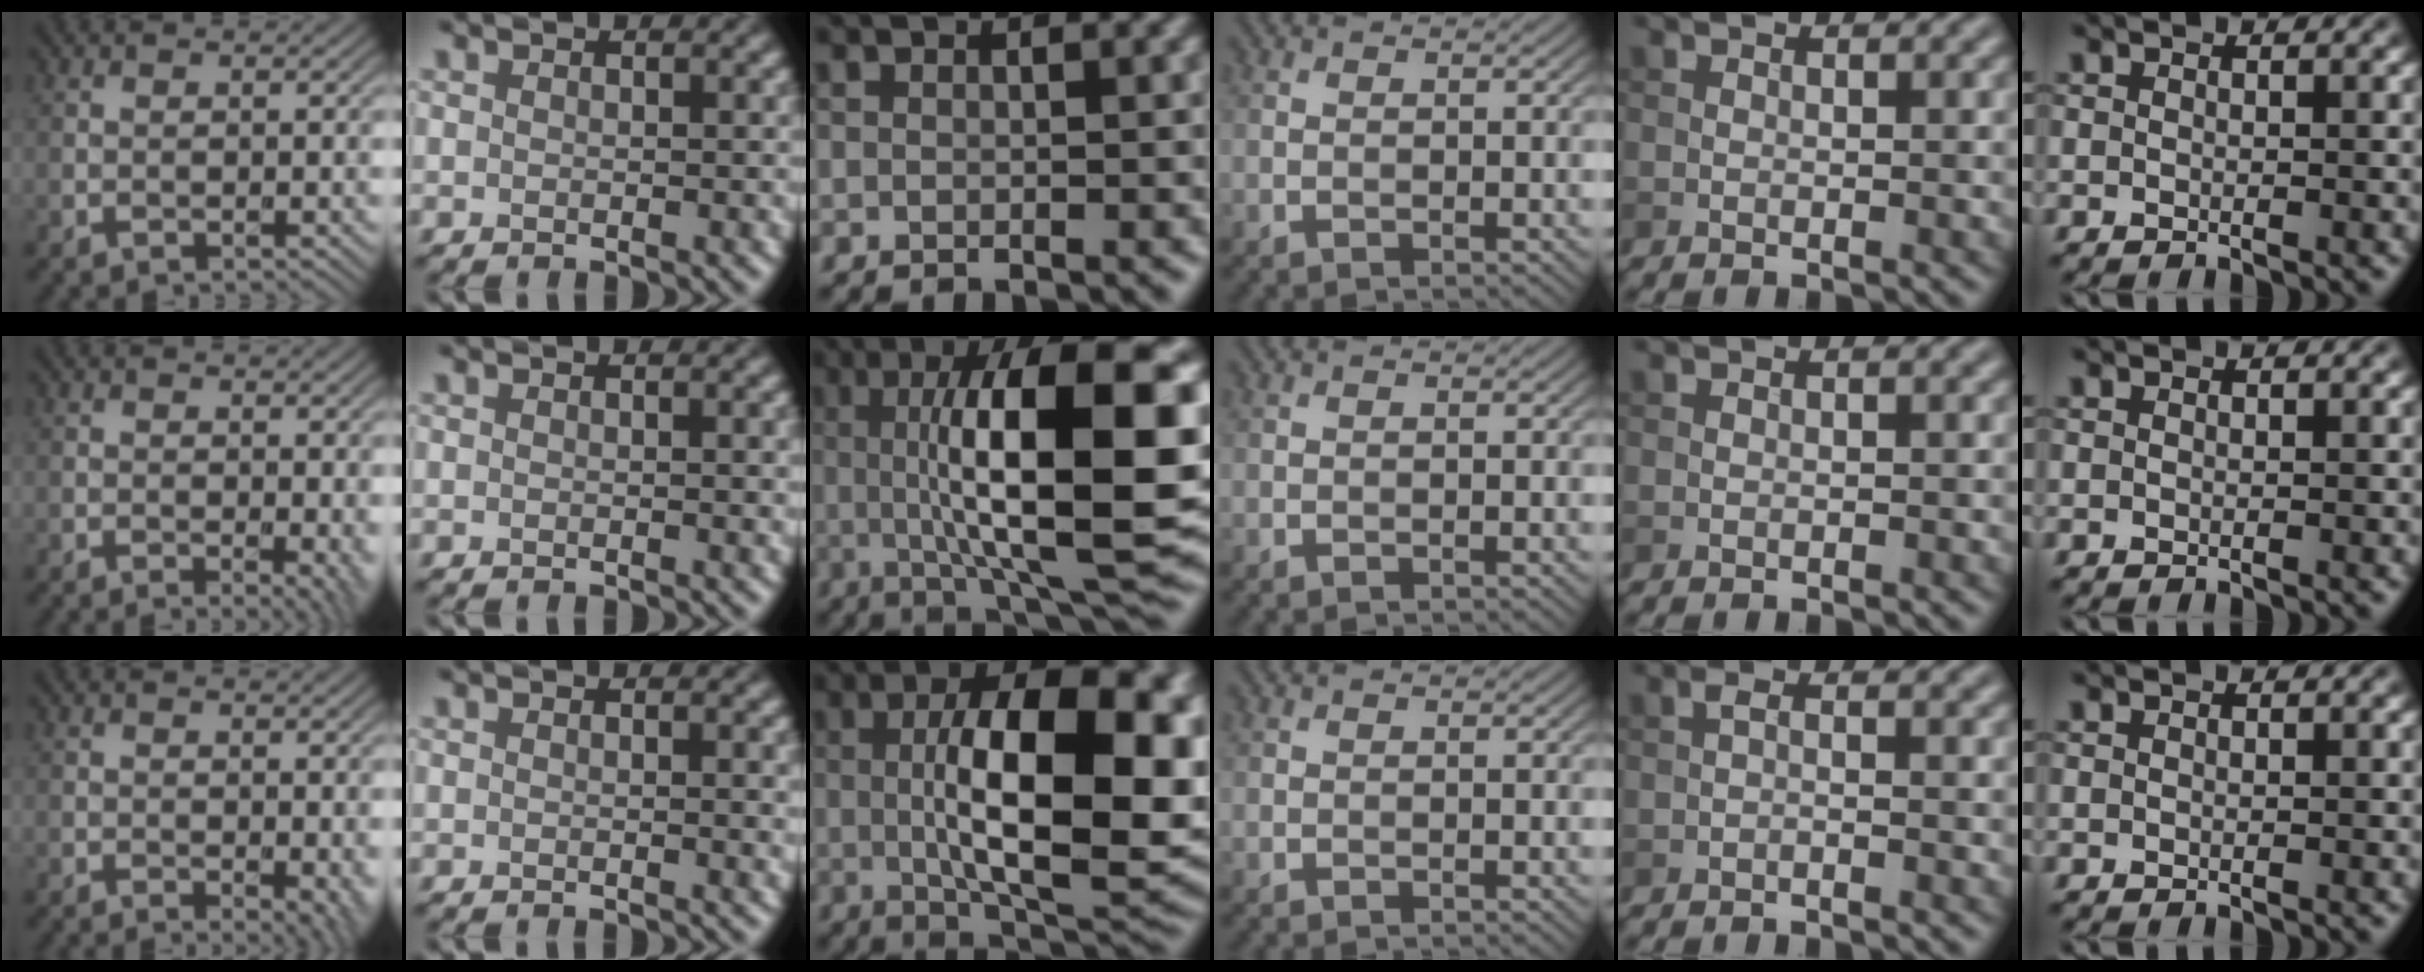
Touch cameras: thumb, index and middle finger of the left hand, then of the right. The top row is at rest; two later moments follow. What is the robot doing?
{"motion": "unscrew", "object": "dispenser bottle"}